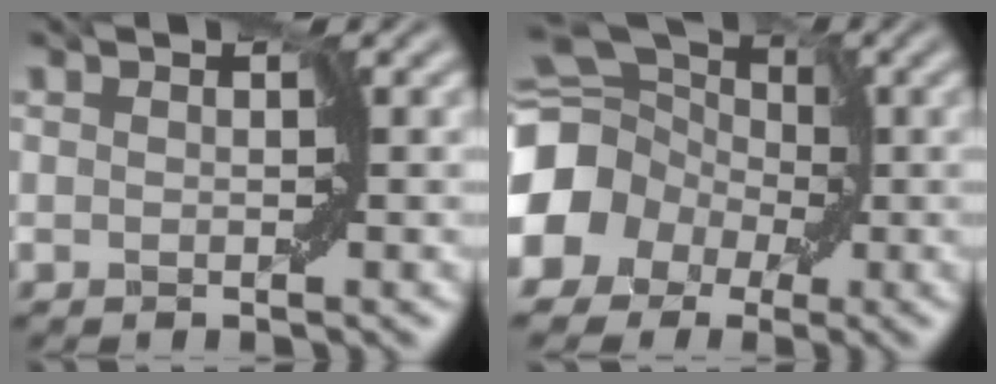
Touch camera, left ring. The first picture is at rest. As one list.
[{"total": 10.5, "force": [-2.3, 9.1, 4.7], "torque": [-0.100, -0.007, -0.068]}]